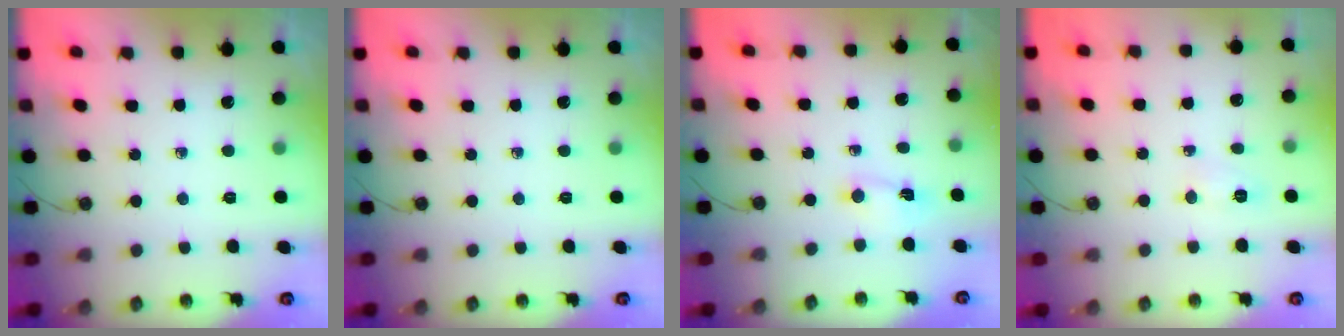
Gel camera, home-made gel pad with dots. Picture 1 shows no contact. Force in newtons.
{"total": 0.0}
{"total": 1.4, "press": 1.4, "slide": 0.1}
{"total": 4.2, "press": 4.2, "slide": 0.6}